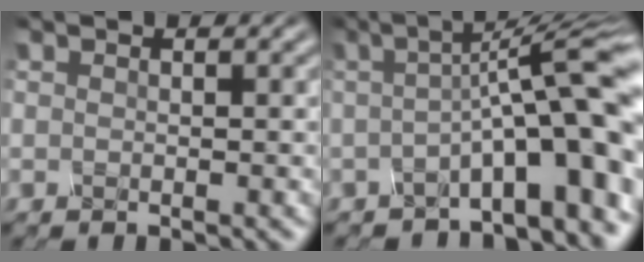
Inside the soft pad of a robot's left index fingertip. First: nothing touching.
{"total": 10.3, "force": [-1.9, 2.3, 9.9], "torque": [-0.115, 0.026, -0.038]}